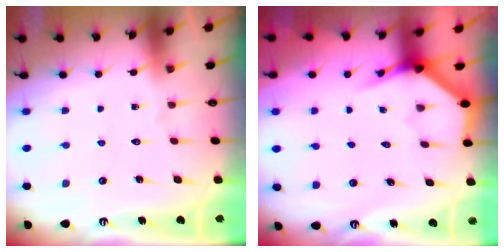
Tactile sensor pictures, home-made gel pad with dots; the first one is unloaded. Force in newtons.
{"total": 3.8, "press": 3.8, "slide": 0.2}